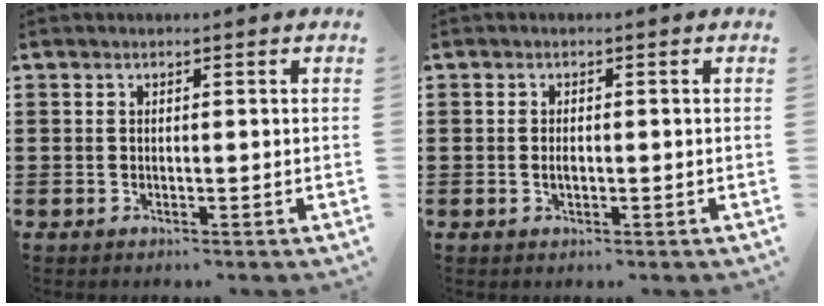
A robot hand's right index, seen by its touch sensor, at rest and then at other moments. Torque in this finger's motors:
{"motor_torque": [1.08, 1.06, 0.07, 0.03]}